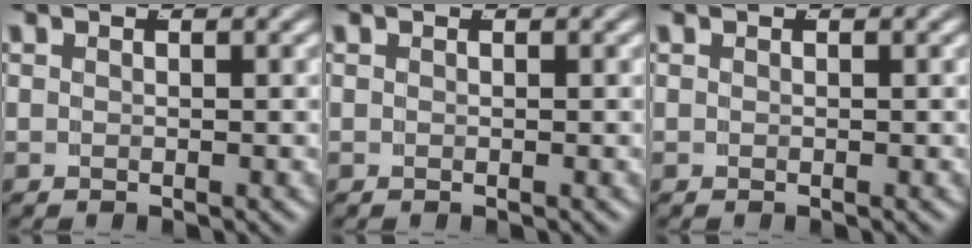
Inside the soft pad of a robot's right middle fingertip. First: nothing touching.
{"total": 0.0}
{"total": 0.0}